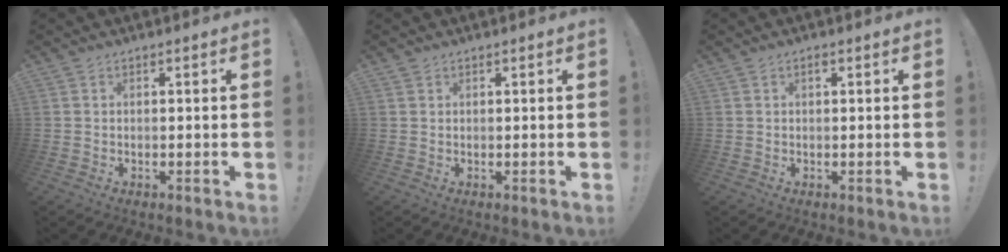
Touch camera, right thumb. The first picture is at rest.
{"total": 0.7, "force": [0.6, 0.3, 0.0], "torque": [0.002, -0.002, 0.011]}
{"total": 0.9, "force": [0.4, 0.5, 0.6], "torque": [-0.011, 0.002, 0.007]}